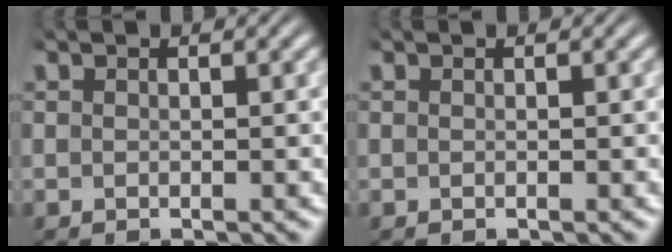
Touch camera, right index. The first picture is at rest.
{"total": 0.0}